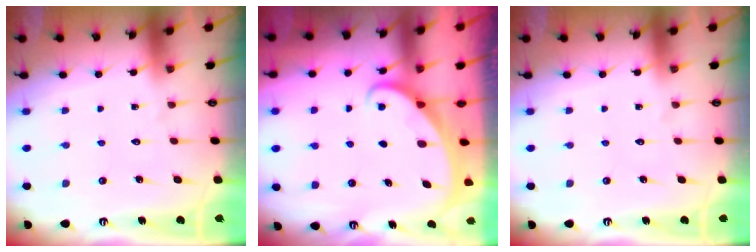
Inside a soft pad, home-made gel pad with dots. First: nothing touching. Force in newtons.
{"total": 1.5, "press": 1.5, "slide": 0.2}
{"total": 0.0}